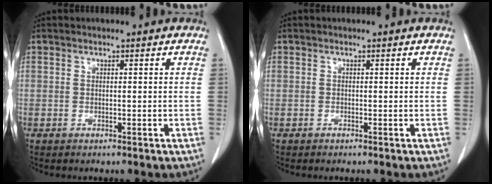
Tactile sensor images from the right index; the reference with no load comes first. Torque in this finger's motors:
{"motor_torque": [-0.19, 0.13, -0.16, -0.02]}